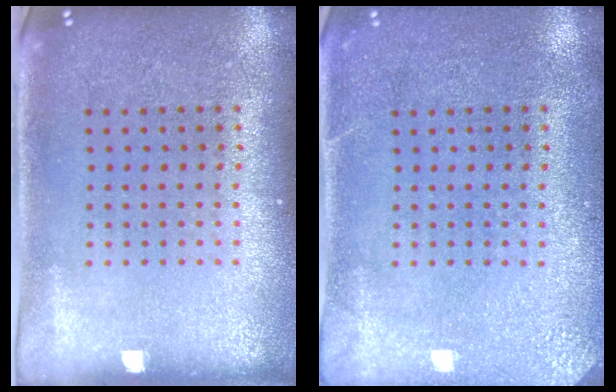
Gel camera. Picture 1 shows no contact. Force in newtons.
{"total": 2.7, "press": 2.6, "slide": 0.2}